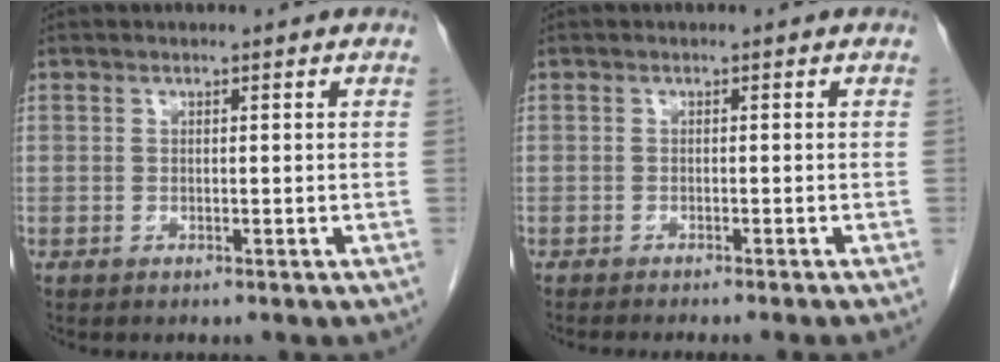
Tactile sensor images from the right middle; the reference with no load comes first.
{"total": 5.4, "force": [-4.8, -0.6, 2.5], "torque": [-0.013, -0.007, -0.067]}